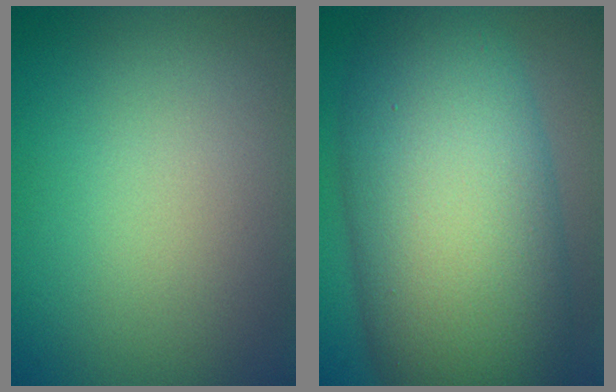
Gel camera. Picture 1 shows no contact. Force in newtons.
{"total": 14.4, "press": 14.4, "slide": 0.5}